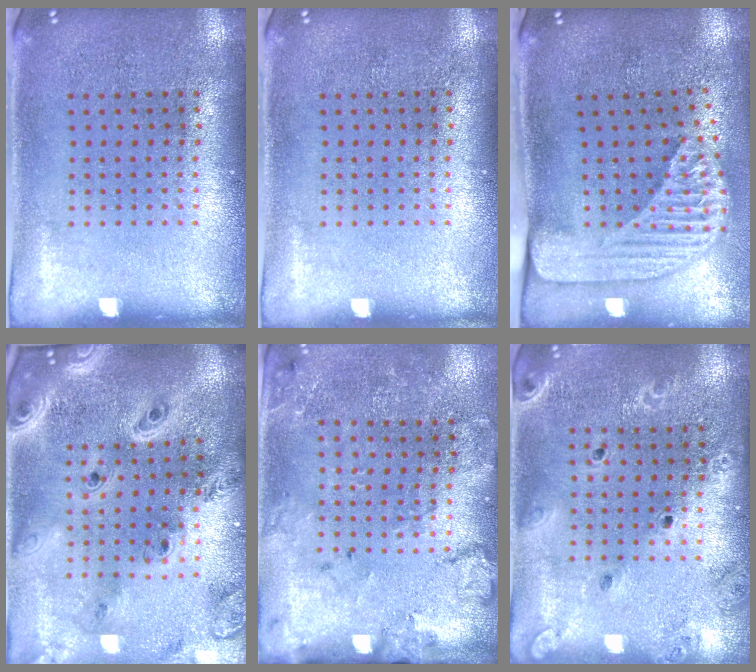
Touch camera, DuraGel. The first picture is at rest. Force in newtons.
{"total": 0.0}
{"total": 2.4, "press": 1.7, "slide": 1.6}
{"total": 4.0, "press": 3.0, "slide": 2.6}
{"total": 1.7, "press": 1.6, "slide": 0.8}
{"total": 1.7, "press": 1.7, "slide": 0.4}